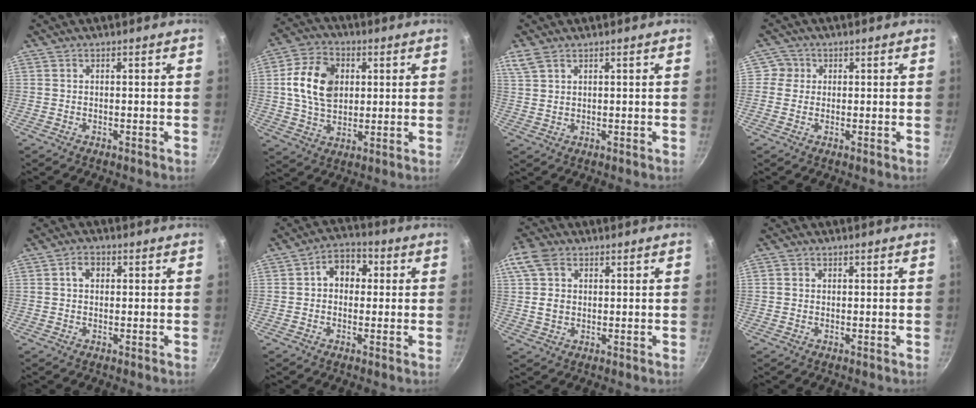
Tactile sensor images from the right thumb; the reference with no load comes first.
{"total": 12.9, "force": [2.3, 9.2, 8.8], "torque": [-0.139, 0.003, 0.036]}
{"total": 3.6, "force": [2.4, 1.9, 1.9], "torque": [-0.037, -0.003, 0.054]}
{"total": 2.7, "force": [0.4, 2.7, 0.2], "torque": [0.024, 0.003, -0.002]}
{"total": 2.9, "force": [0.7, 2.2, 1.8], "torque": [-0.019, 0.004, 0.007]}
{"total": 7.2, "force": [1.2, 5.5, 4.5], "torque": [-0.028, 0.013, 0.003]}
{"total": 7.9, "force": [2.4, 5.9, 4.8], "torque": [-0.080, -0.003, 0.036]}
{"total": 1.2, "force": [0.3, 1.1, 0.4], "torque": [-0.004, 0.001, 0.003]}